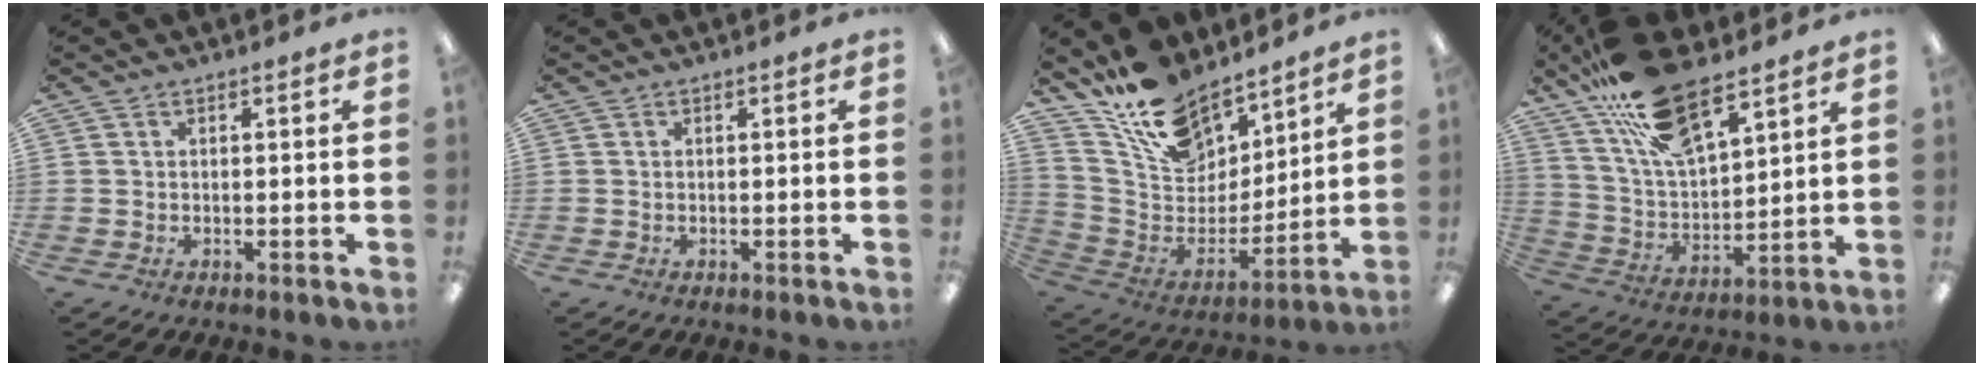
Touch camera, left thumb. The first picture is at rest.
{"total": 0.0}
{"total": 17.8, "force": [14.0, 9.0, 6.4], "torque": [-0.138, -0.091, 0.262]}
{"total": 19.1, "force": [13.5, 7.2, 11.5], "torque": [-0.219, -0.060, 0.240]}